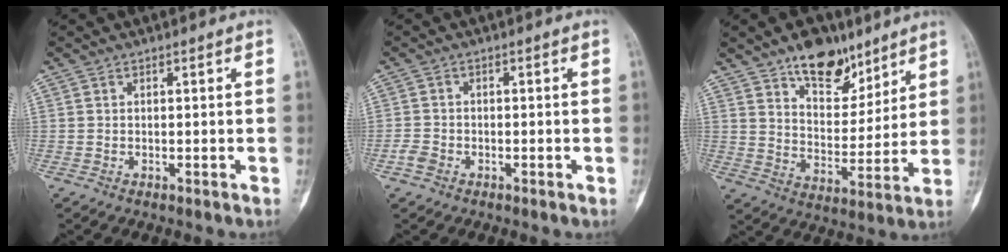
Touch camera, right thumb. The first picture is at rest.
{"total": 2.7, "force": [-1.5, 2.0, 1.0], "torque": [-0.012, 0.009, -0.032]}
{"total": 13.4, "force": [9.1, 7.3, 6.6], "torque": [-0.055, -0.058, 0.150]}